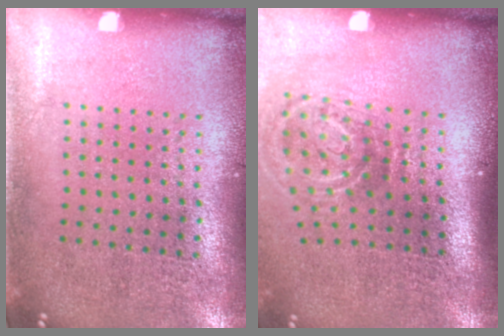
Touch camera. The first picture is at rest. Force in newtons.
{"total": 2.0, "press": 1.2, "slide": 1.6}